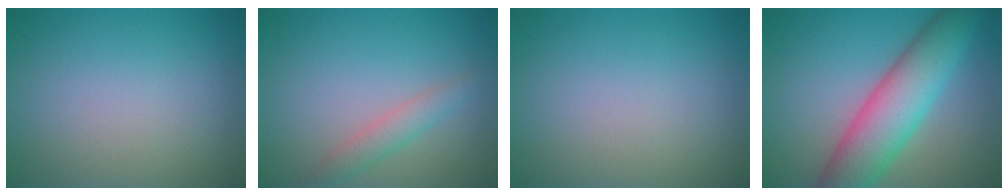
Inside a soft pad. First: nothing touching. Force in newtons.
{"total": 2.0, "press": 2.0, "slide": 0.0}
{"total": 0.0}
{"total": 8.5, "press": 8.5, "slide": 0.1}